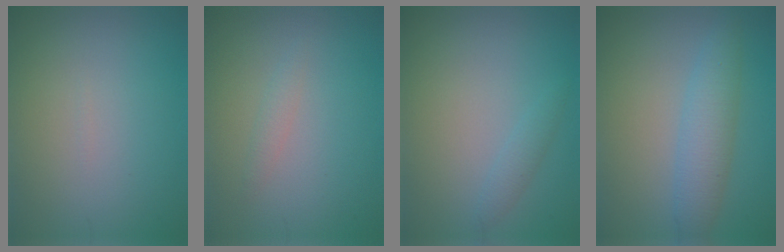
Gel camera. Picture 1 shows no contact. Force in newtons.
{"total": 1.0, "press": 1.0, "slide": 0.1}
{"total": 1.1, "press": 1.1, "slide": 0.1}
{"total": 3.6, "press": 3.6, "slide": 0.1}